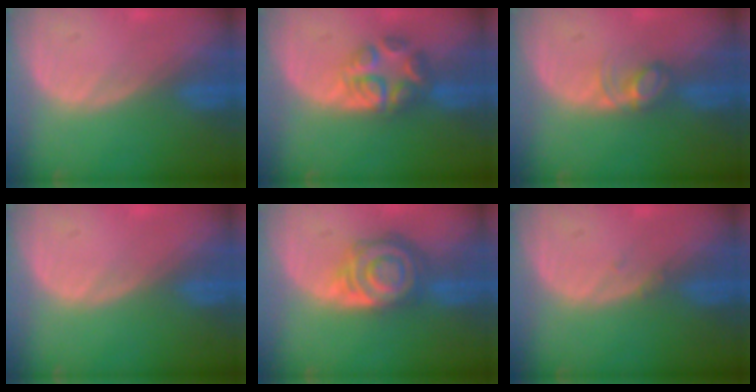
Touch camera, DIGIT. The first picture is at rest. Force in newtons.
{"total": 5.6, "press": 5.6, "slide": 0.4}
{"total": 3.3, "press": 3.3, "slide": 0.2}
{"total": 0.0}
{"total": 8.1, "press": 7.1, "slide": 3.8}
{"total": 0.6, "press": 0.5, "slide": 0.1}